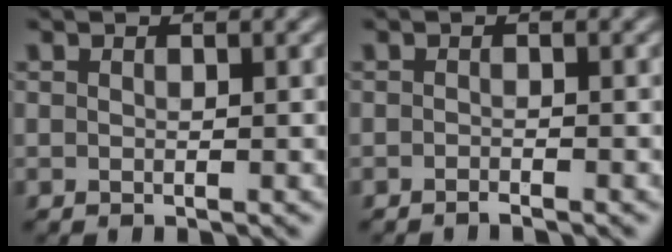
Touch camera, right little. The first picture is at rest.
{"total": 1.0, "force": [-0.9, -0.4, 0.0], "torque": [-0.004, -0.005, -0.014]}